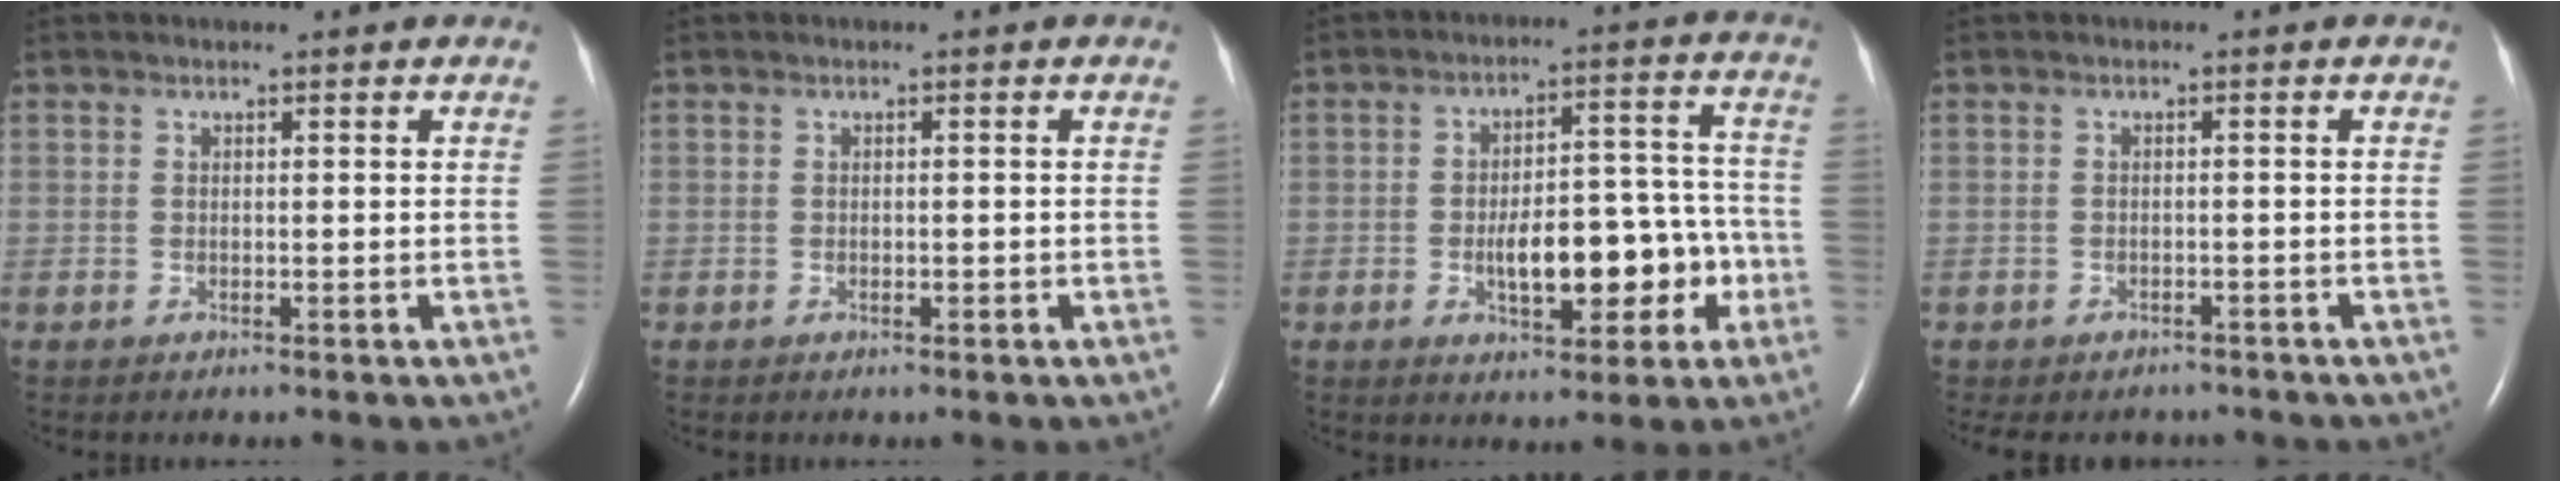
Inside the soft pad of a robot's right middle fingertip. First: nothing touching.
{"total": 0.6, "force": [-0.2, 0.3, 0.4], "torque": [-0.010, -0.001, -0.003]}
{"total": 11.3, "force": [-3.5, 4.7, 9.7], "torque": [-0.146, 0.035, -0.043]}
{"total": 6.9, "force": [-5.9, 3.2, 1.4], "torque": [-0.023, 0.001, -0.070]}